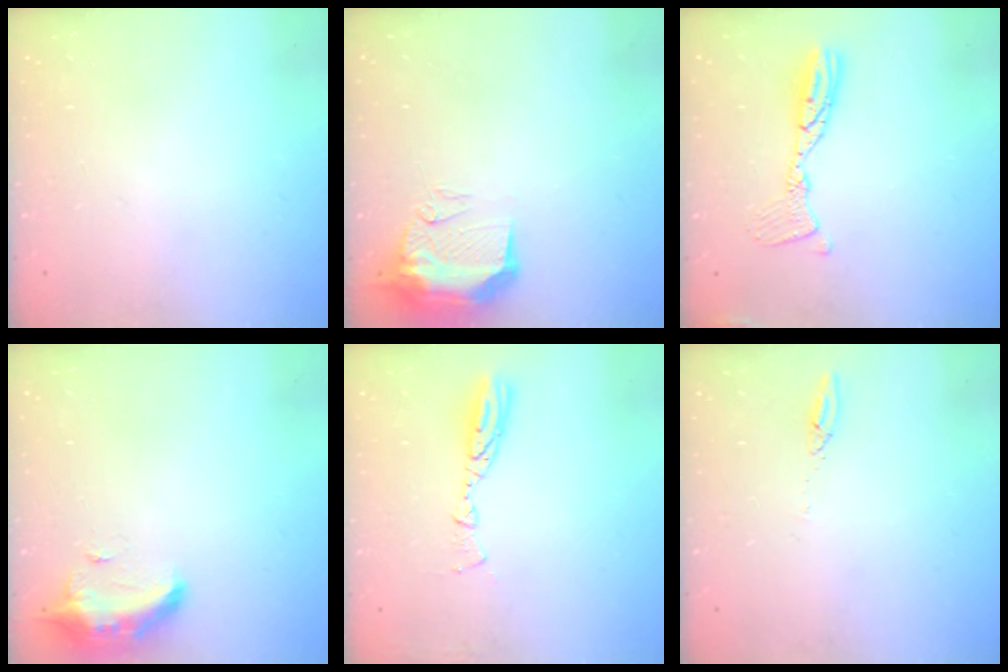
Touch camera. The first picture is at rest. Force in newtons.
{"total": 11.0, "press": 10.9, "slide": 1.1}
{"total": 10.8, "press": 10.8, "slide": 1.0}
{"total": 10.4, "press": 9.8, "slide": 3.5}
{"total": 8.0, "press": 8.0, "slide": 0.7}
{"total": 2.7, "press": 2.7, "slide": 0.2}